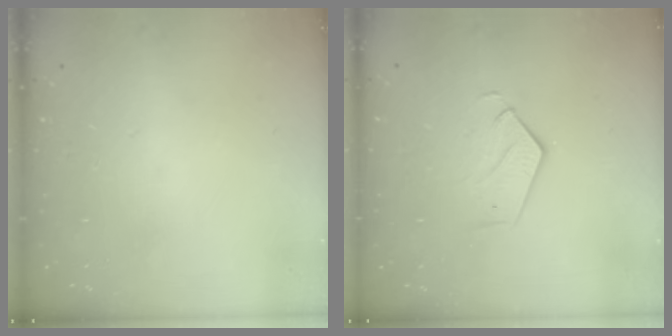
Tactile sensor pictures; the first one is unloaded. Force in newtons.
{"total": 2.9, "press": 2.9, "slide": 0.2}